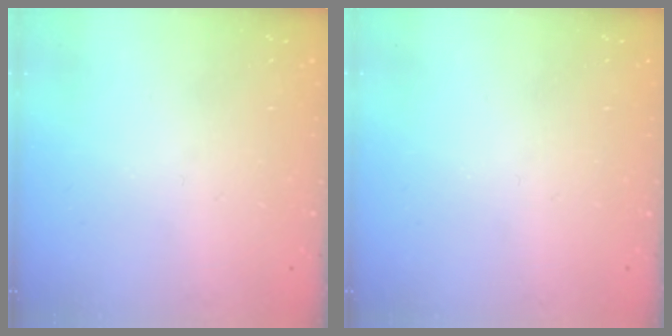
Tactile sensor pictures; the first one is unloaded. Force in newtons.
{"total": 0.0}